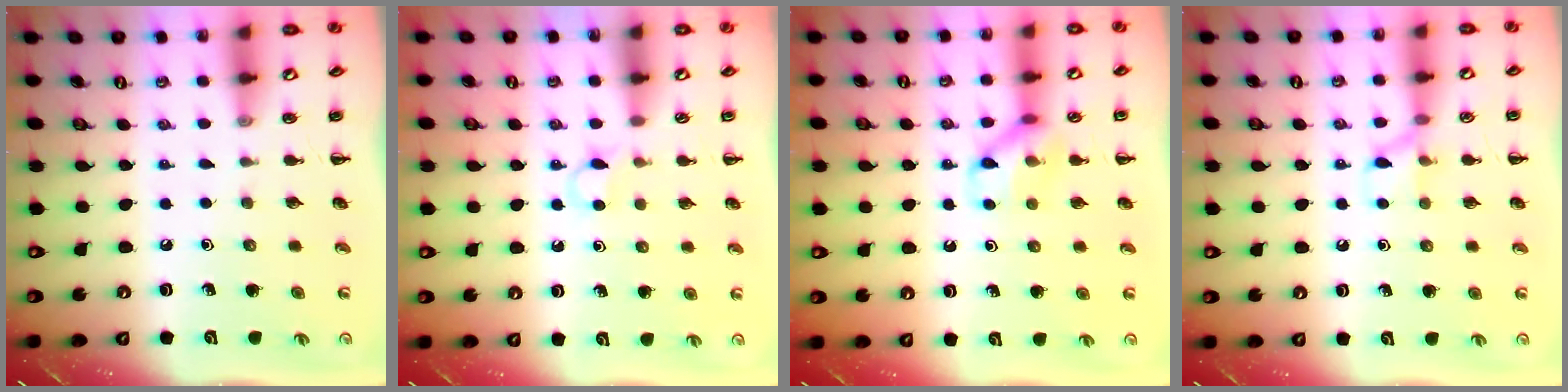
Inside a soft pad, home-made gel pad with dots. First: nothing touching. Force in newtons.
{"total": 3.3, "press": 3.2, "slide": 0.9}
{"total": 10.3, "press": 10.3, "slide": 1.0}
{"total": 6.4, "press": 6.4, "slide": 0.6}